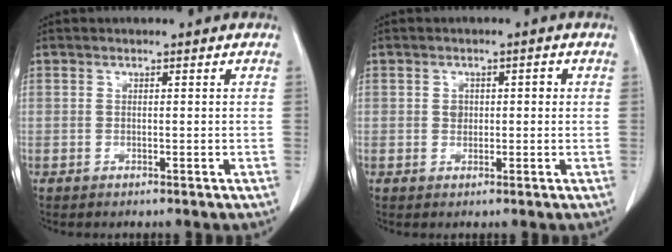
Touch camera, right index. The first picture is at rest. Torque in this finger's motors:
{"motor_torque": [-0.01, 0.07, 0.00, 0.00]}